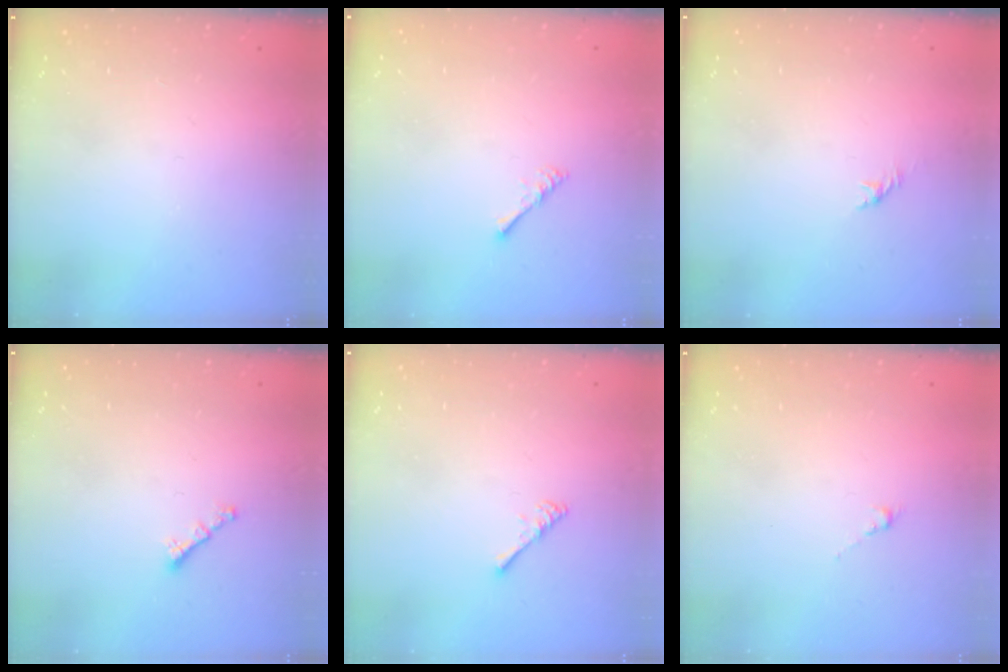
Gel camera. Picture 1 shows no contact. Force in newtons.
{"total": 1.7, "press": 1.6, "slide": 0.4}
{"total": 0.0}
{"total": 0.6, "press": 0.5, "slide": 0.4}
{"total": 2.4, "press": 2.4, "slide": 0.4}
{"total": 0.0}